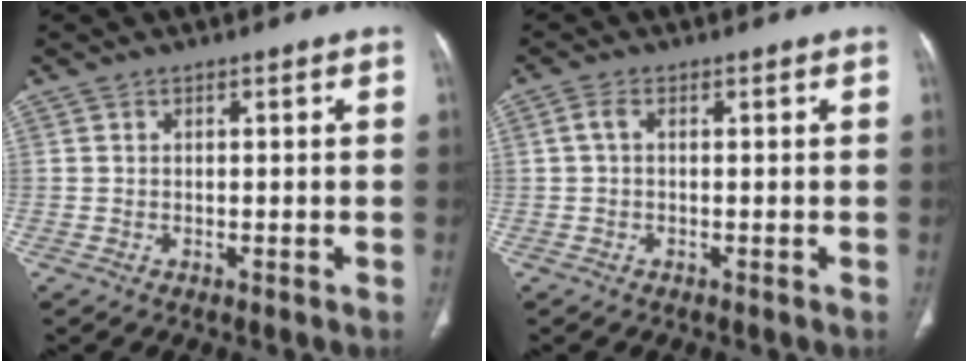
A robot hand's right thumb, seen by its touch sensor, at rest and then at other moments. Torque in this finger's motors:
{"motor_torque": [-0.57, 0.06, -0.23, 0.17, 0.07]}